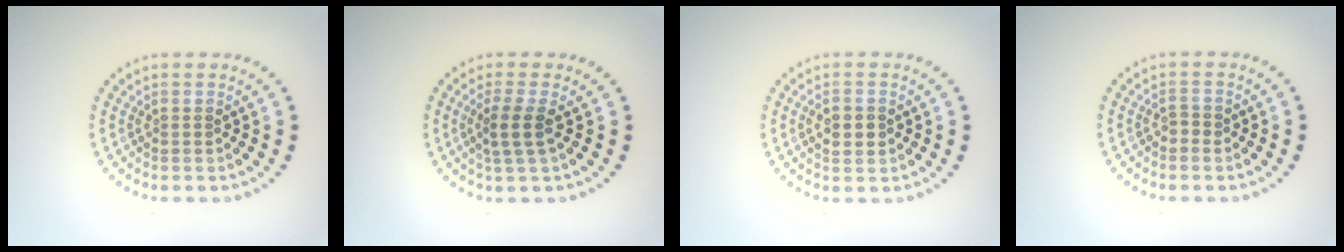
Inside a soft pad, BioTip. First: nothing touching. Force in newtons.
{"total": 2.3, "press": 1.8, "slide": 1.3}
{"total": 2.7, "press": 2.7, "slide": 0.1}
{"total": 0.9, "press": 0.8, "slide": 0.3}